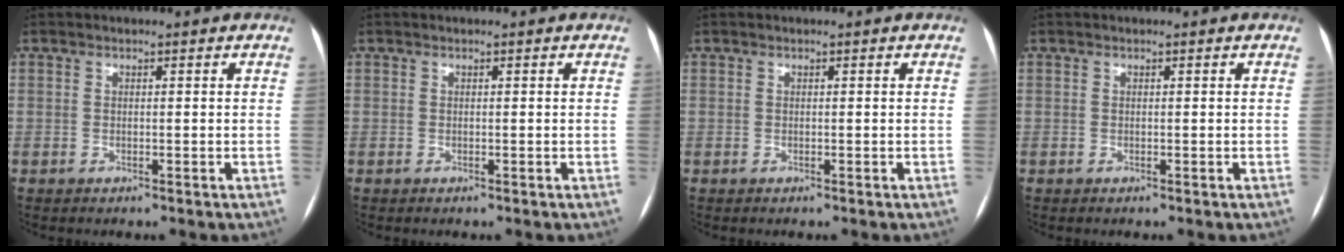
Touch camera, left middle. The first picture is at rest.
{"total": 0.0}
{"total": 0.0}
{"total": 0.0}